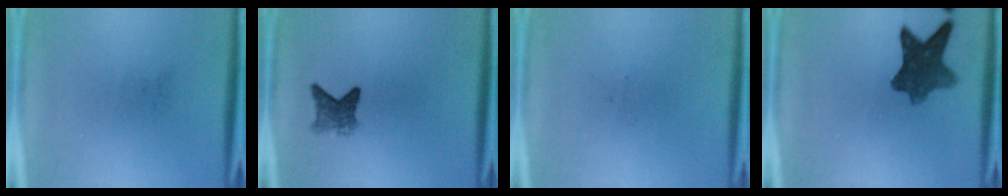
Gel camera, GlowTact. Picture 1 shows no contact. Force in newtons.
{"total": 3.1}
{"total": 0.0}
{"total": 8.4}